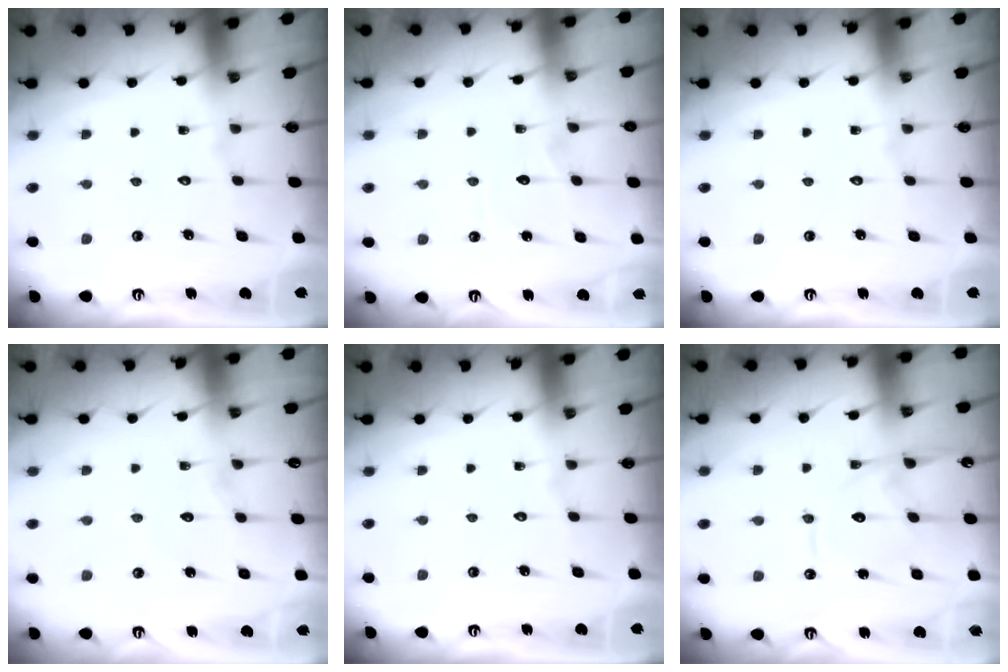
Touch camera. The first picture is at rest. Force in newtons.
{"total": 5.2, "press": 5.2, "slide": 0.4}
{"total": 0.0}
{"total": 4.4, "press": 4.4, "slide": 0.3}
{"total": 0.0}
{"total": 13.4, "press": 13.4, "slide": 1.2}